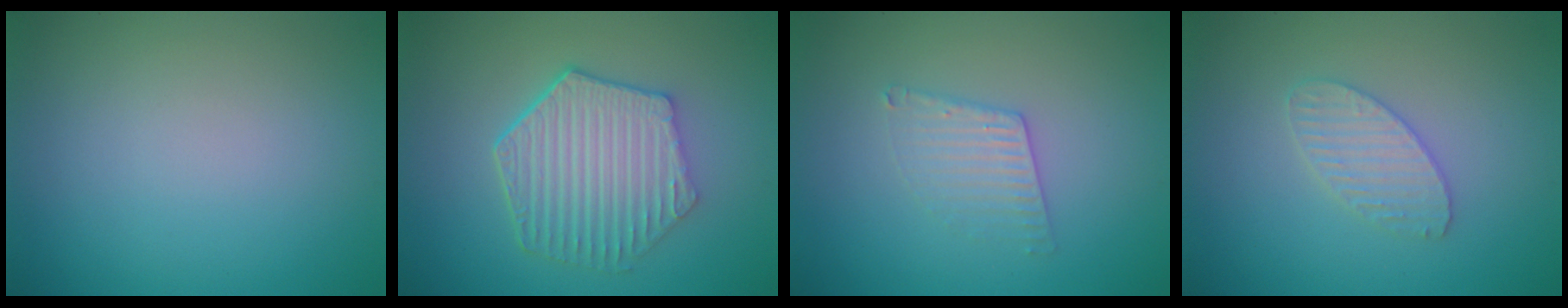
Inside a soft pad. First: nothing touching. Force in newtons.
{"total": 6.2, "press": 4.6, "slide": 4.1}
{"total": 2.1, "press": 2.1, "slide": 0.3}
{"total": 2.3, "press": 2.3, "slide": 0.2}